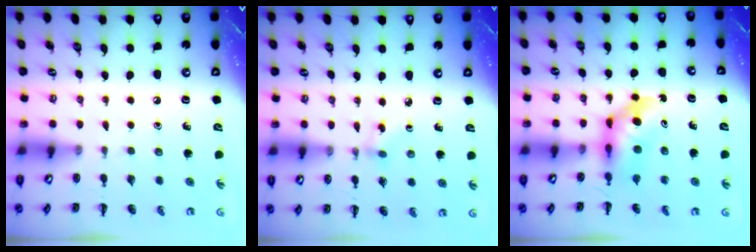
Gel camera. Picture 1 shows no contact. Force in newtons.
{"total": 1.6, "press": 1.4, "slide": 0.7}
{"total": 5.2, "press": 5.1, "slide": 0.8}